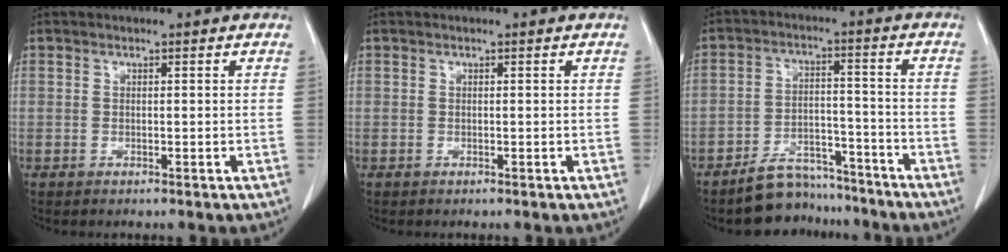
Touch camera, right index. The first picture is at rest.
{"total": 0.0}
{"total": 7.6, "force": [-6.8, 3.3, 0.9], "torque": [-0.005, 0.028, -0.109]}